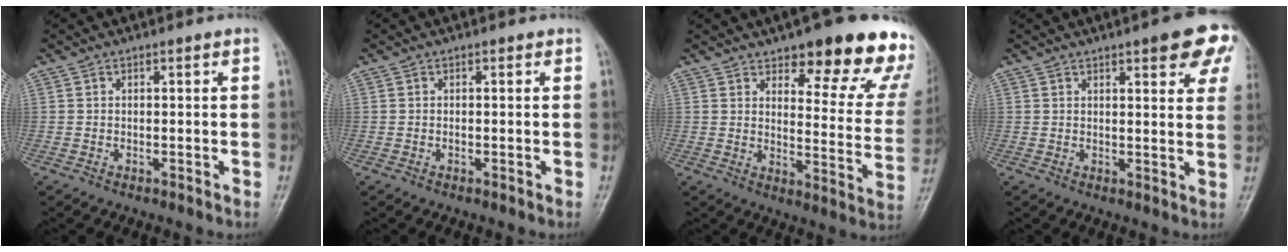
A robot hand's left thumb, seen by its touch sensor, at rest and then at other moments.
{"total": 0.0}
{"total": 20.8, "force": [14.4, 6.8, 13.4], "torque": [-0.118, -0.072, 0.174]}
{"total": 10.8, "force": [5.7, 3.1, 8.5], "torque": [-0.064, -0.015, 0.066]}